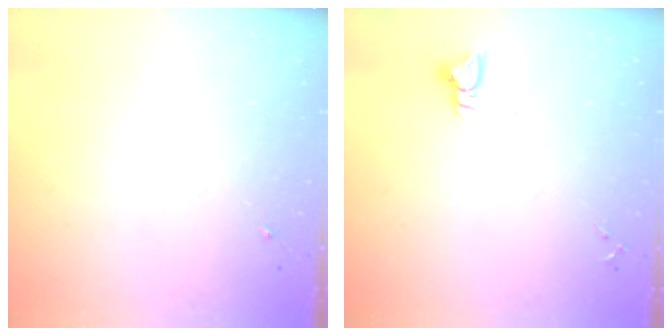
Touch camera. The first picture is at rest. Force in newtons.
{"total": 3.8, "press": 3.8, "slide": 0.5}